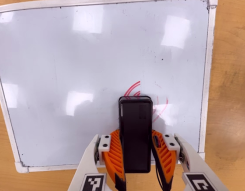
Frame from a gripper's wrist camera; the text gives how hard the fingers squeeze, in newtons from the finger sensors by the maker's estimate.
{"total": 7.6, "left": 6.7, "right": 8.6}